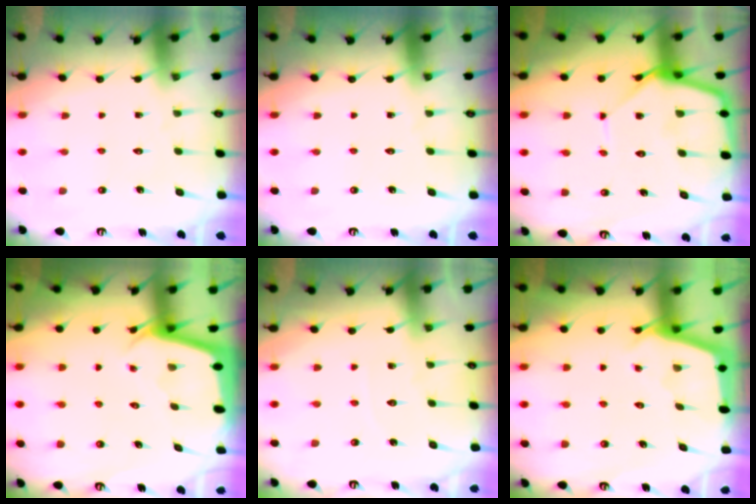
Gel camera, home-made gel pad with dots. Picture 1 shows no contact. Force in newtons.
{"total": 0.0}
{"total": 10.5, "press": 10.4, "slide": 0.9}
{"total": 2.3, "press": 2.3, "slide": 0.0}
{"total": 3.1, "press": 3.1, "slide": 0.5}
{"total": 3.0, "press": 3.0, "slide": 0.3}